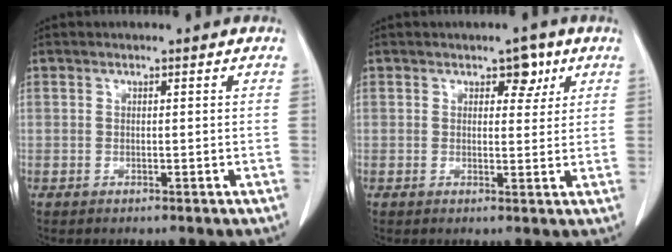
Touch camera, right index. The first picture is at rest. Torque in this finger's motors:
{"motor_torque": [-0.15, 0.13, 0.01, 0.00]}